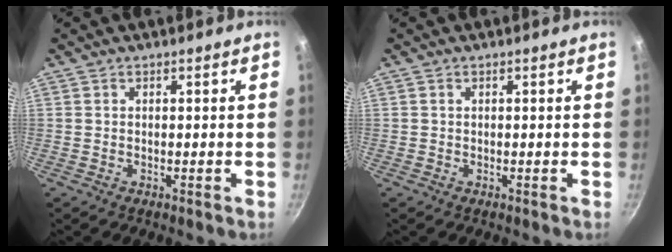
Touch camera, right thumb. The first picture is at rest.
{"total": 0.0}